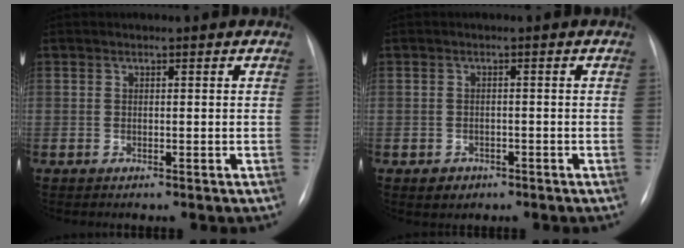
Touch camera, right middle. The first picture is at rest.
{"total": 2.1, "force": [-1.2, 1.6, 0.5], "torque": [-0.011, 0.002, -0.011]}